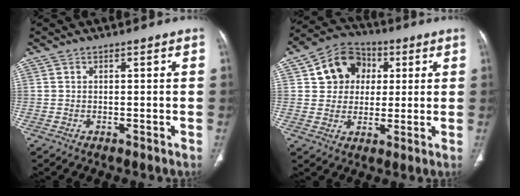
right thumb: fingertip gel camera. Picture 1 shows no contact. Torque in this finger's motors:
{"motor_torque": [-0.37, 0.64, 0.00, 0.46, 0.20]}